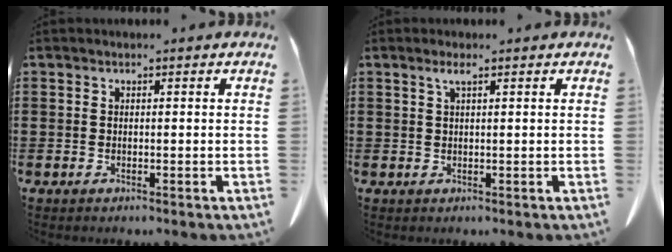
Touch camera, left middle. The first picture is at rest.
{"total": 1.5, "force": [0.7, 0.2, 1.3], "torque": [-0.027, 0.003, 0.013]}